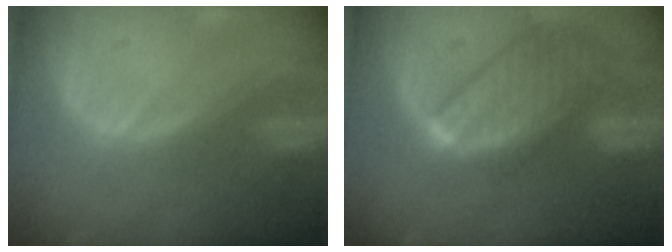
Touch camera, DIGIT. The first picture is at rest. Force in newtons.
{"total": 9.7, "press": 8.4, "slide": 4.9}